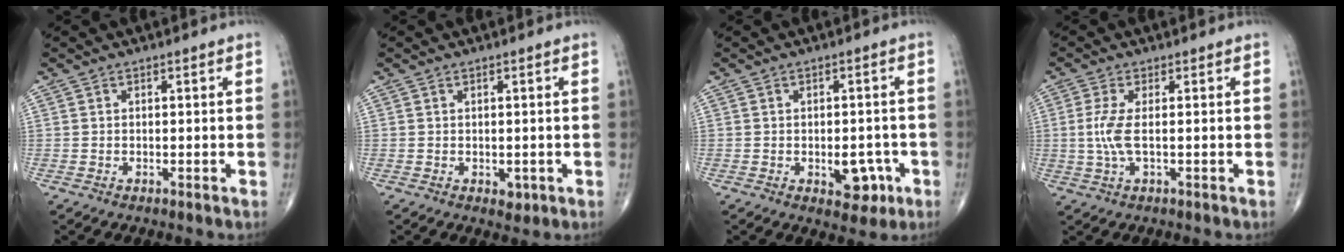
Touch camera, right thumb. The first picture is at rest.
{"total": 1.6, "force": [-0.3, 1.1, 1.1], "torque": [-0.008, -0.002, 0.000]}
{"total": 6.6, "force": [-2.1, 4.0, 4.8], "torque": [-0.029, 0.010, -0.019]}
{"total": 4.6, "force": [0.0, 1.3, 4.4], "torque": [-0.121, -0.003, -0.002]}